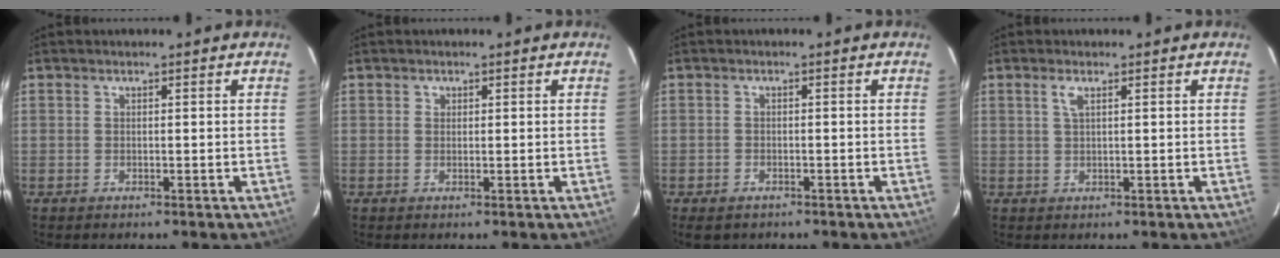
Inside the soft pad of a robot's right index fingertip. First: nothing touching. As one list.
[{"total": 0.6, "force": [0.2, 0.6, 0.0], "torque": [0.004, 0.004, 0.002]}, {"total": 3.2, "force": [-2.2, 2.0, 1.1], "torque": [-0.029, -0.007, -0.034]}, {"total": 1.6, "force": [0.8, 0.3, 1.4], "torque": [-0.029, 0.003, 0.015]}]